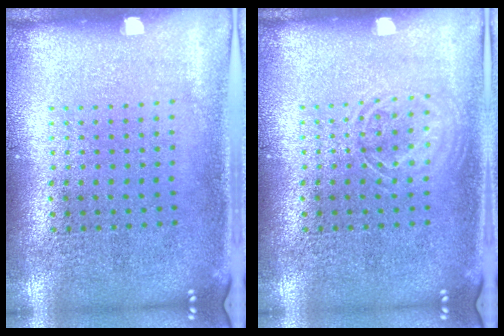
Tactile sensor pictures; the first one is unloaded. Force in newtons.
{"total": 1.6, "press": 1.6, "slide": 0.2}